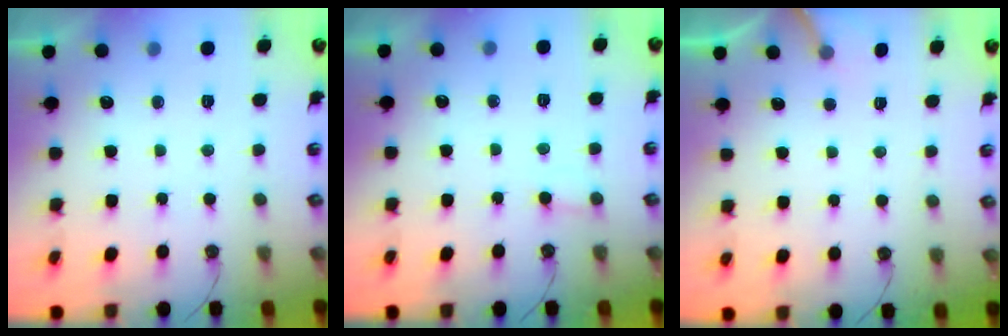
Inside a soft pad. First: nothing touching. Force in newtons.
{"total": 3.9, "press": 3.9, "slide": 0.3}
{"total": 4.8, "press": 4.7, "slide": 0.3}